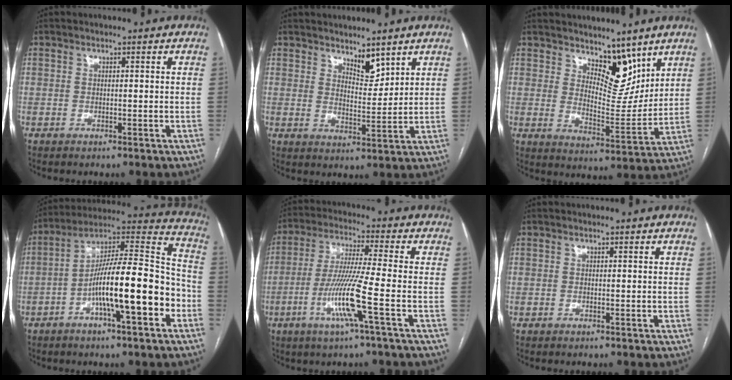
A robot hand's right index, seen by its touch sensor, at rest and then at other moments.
{"total": 4.4, "force": [3.5, 1.7, 2.1], "torque": [-0.033, -0.009, 0.066]}
{"total": 8.6, "force": [6.4, 3.9, 4.2], "torque": [-0.054, -0.010, 0.113]}
{"total": 18.1, "force": [-5.7, 2.8, 16.9], "torque": [-0.279, 0.020, -0.094]}
{"total": 10.5, "force": [-3.8, -1.3, 9.7], "torque": [-0.195, -0.014, -0.077]}
{"total": 0.0}